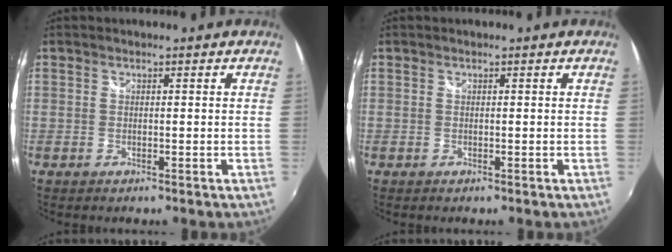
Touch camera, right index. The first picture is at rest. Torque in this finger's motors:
{"motor_torque": [0.04, 0.03, 0.00, 0.01]}